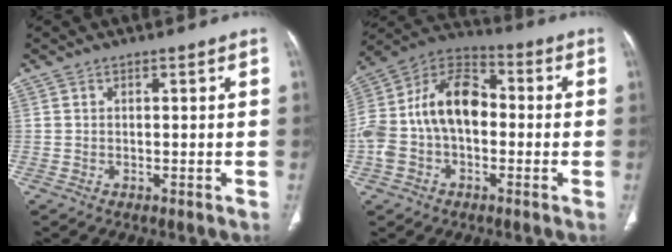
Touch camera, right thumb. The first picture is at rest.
{"total": 17.2, "force": [-1.0, 11.2, 13.1], "torque": [-0.240, 0.048, -0.028]}